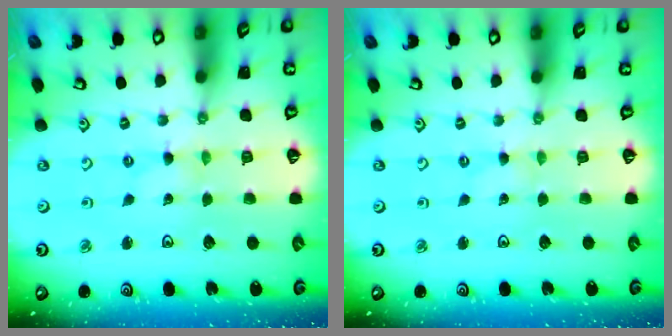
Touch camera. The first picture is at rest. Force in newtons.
{"total": 0.0}